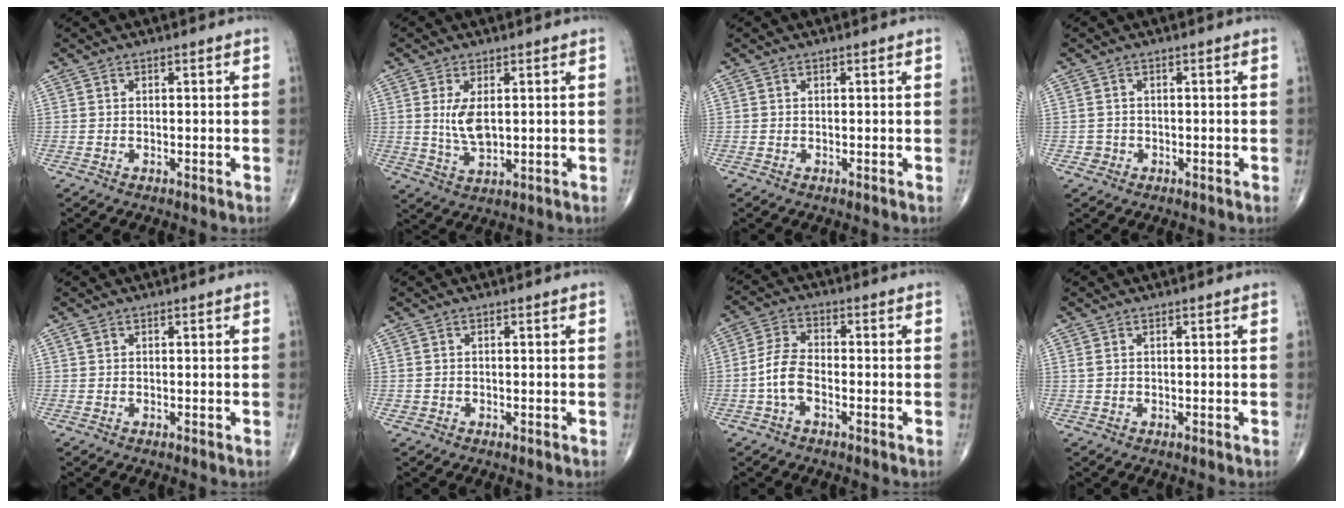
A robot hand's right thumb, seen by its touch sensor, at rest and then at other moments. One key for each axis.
{"total": 5.8, "fx": 1.1, "fy": 2.9, "fz": 4.9, "tx": -0.092, "ty": -0.014, "tz": 0.028}
{"total": 0.0}
{"total": 1.4, "fx": -0.4, "fy": 1.3, "fz": -0.1, "tx": 0.011, "ty": 0.007, "tz": -0.012}
{"total": 0.6, "fx": 0.3, "fy": 0.3, "fz": 0.3, "tx": -0.004, "ty": 0.006, "tz": 0.007}
{"total": 0.6, "fx": -0.1, "fy": 0.6, "fz": 0.1, "tx": -0.001, "ty": 0.002, "tz": -0.002}
{"total": 5.9, "fx": -1.8, "fy": 3.2, "fz": 4.7, "tx": -0.097, "ty": 0.021, "tz": -0.041}
{"total": 0.9, "fx": 0.4, "fy": 0.6, "fz": 0.6, "tx": -0.013, "ty": 0.001, "tz": 0.009}